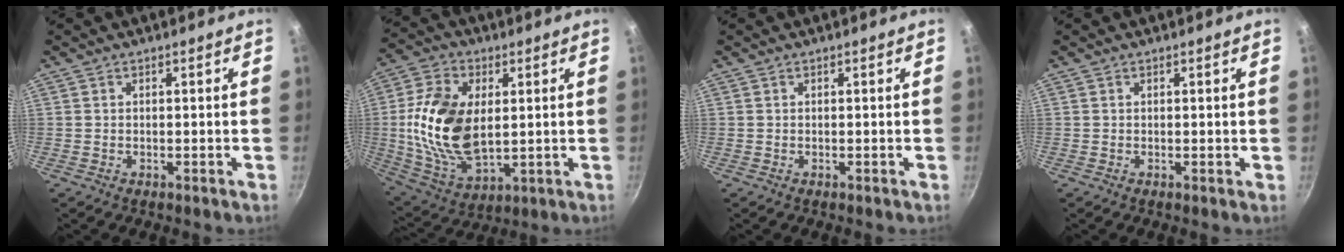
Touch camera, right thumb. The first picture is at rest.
{"total": 18.5, "force": [1.7, 10.9, 14.9], "torque": [-0.276, -0.004, 0.038]}
{"total": 0.0}
{"total": 0.0}